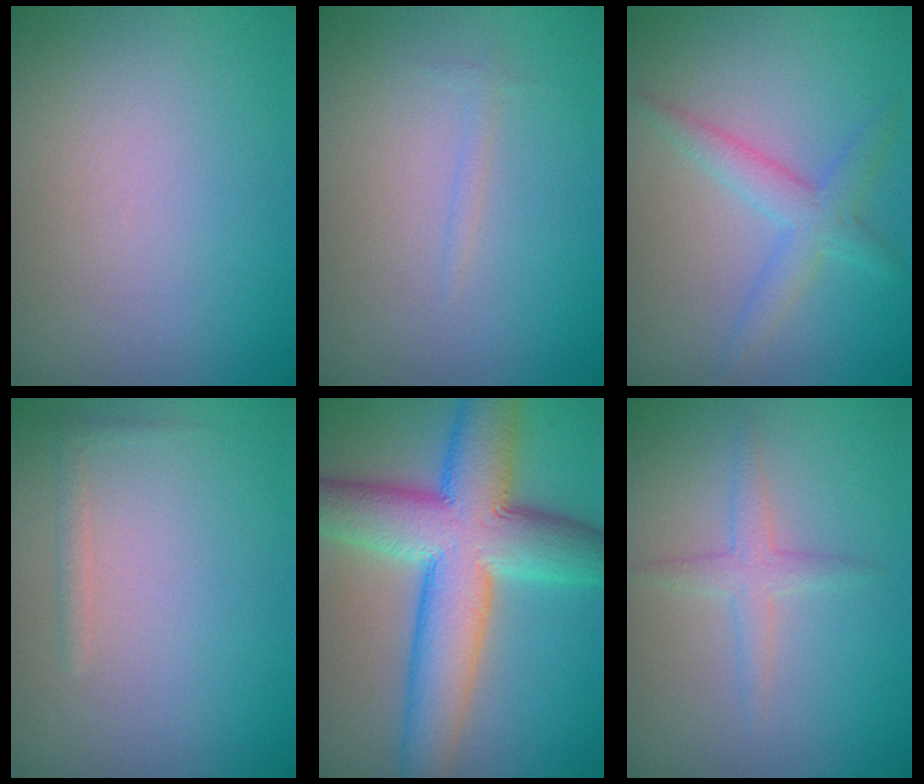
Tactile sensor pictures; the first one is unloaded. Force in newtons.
{"total": 0.6, "press": 0.6, "slide": 0.0}
{"total": 2.9, "press": 2.9, "slide": 0.1}
{"total": 0.8, "press": 0.8, "slide": 0.0}
{"total": 11.4, "press": 11.4, "slide": 0.1}
{"total": 1.8, "press": 1.8, "slide": 0.1}